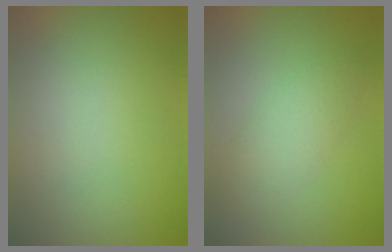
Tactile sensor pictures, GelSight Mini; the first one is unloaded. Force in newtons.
{"total": 3.0, "press": 3.0, "slide": 0.1}